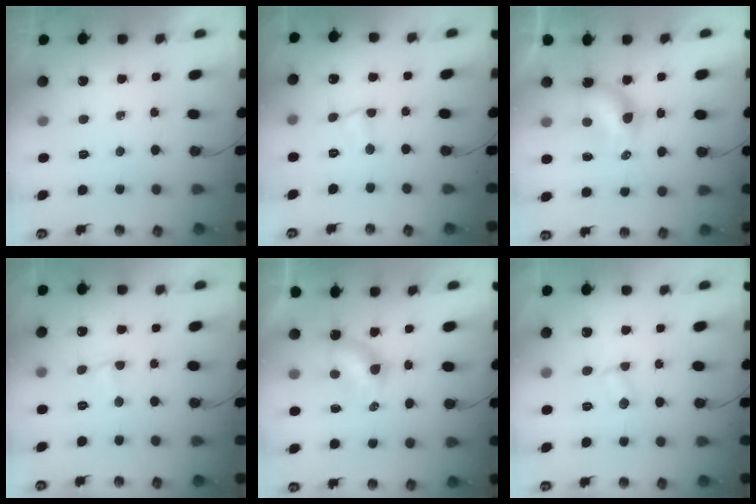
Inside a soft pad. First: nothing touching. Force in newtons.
{"total": 2.9, "press": 0.9, "slide": 2.7}
{"total": 7.4, "press": 7.0, "slide": 2.4}
{"total": 2.0, "press": 1.9, "slide": 0.6}
{"total": 6.3, "press": 6.2, "slide": 0.6}
{"total": 2.4, "press": 2.4, "slide": 0.4}